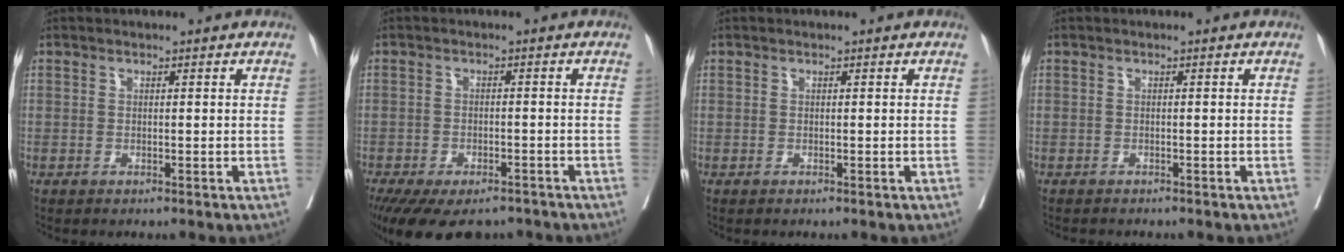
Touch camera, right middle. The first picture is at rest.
{"total": 13.9, "force": [-10.6, 6.1, 6.7], "torque": [-0.153, -0.022, -0.145]}
{"total": 0.0}
{"total": 1.9, "force": [-1.7, 0.5, 0.5], "torque": [-0.011, -0.005, -0.024]}